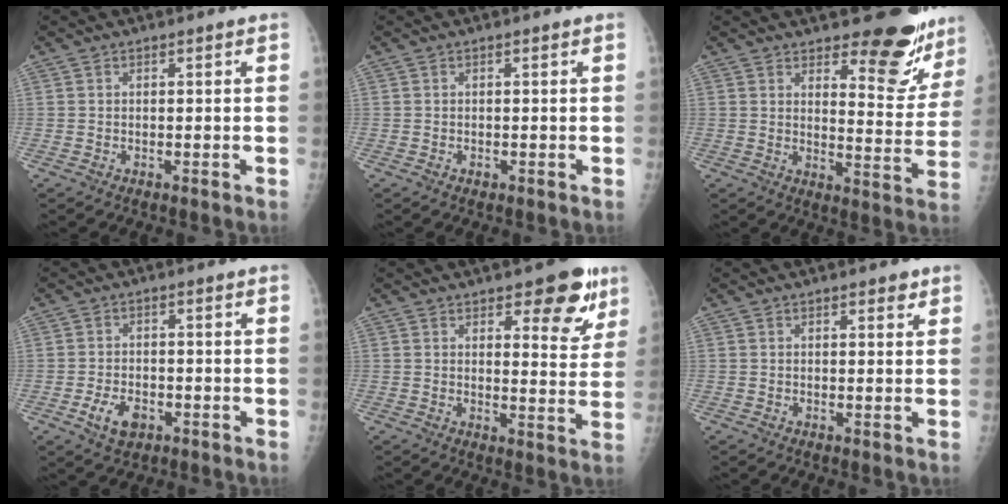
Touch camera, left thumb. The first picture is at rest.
{"total": 0.5, "force": [-0.2, 0.4, 0.3], "torque": [-0.003, 0.000, -0.003]}
{"total": 13.5, "force": [10.5, 4.8, 7.0], "torque": [-0.045, -0.096, 0.134]}
{"total": 5.1, "force": [-2.2, 3.2, 3.3], "torque": [-0.054, 0.007, -0.033]}
{"total": 10.3, "force": [6.1, 4.3, 7.2], "torque": [-0.050, -0.033, 0.077]}
{"total": 2.0, "force": [1.3, 0.8, 1.3], "torque": [-0.009, -0.006, 0.015]}